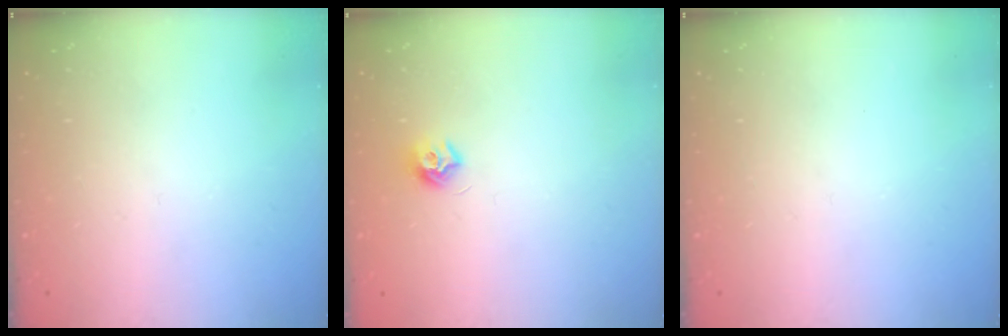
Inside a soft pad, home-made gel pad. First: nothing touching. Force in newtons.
{"total": 7.6, "press": 7.6, "slide": 0.8}
{"total": 0.0}